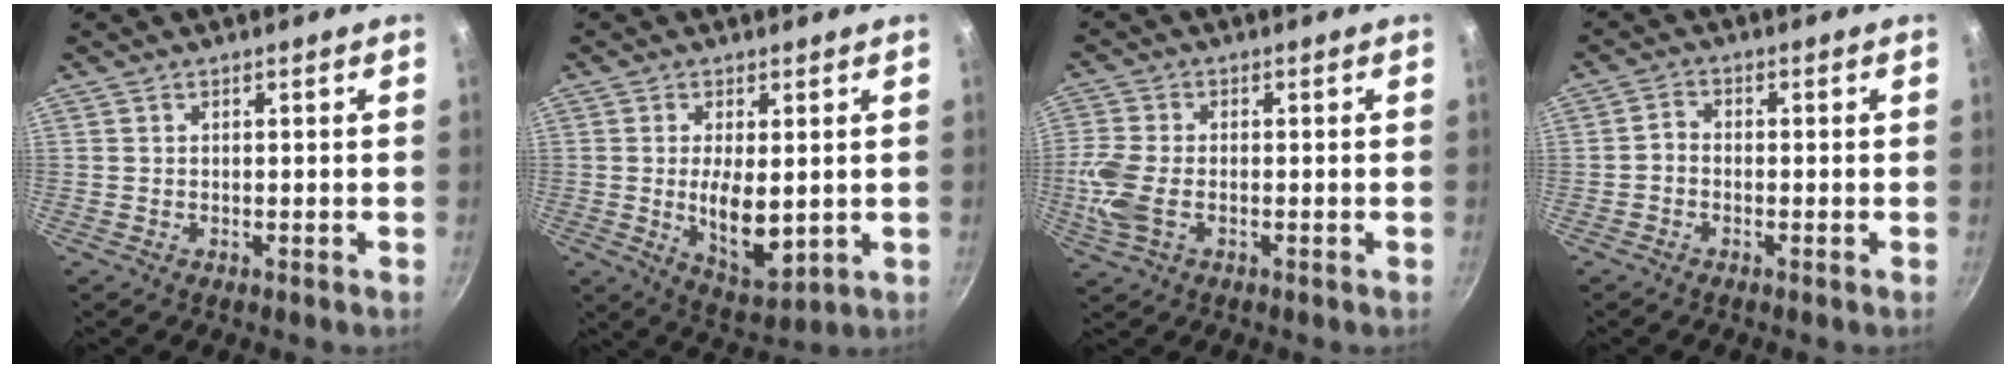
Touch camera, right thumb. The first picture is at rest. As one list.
[{"total": 9.6, "force": [0.1, 4.4, 8.5], "torque": [-0.139, -0.020, 0.016]}, {"total": 7.7, "force": [-1.7, 4.5, 6.1], "torque": [-0.146, 0.000, -0.042]}, {"total": 2.0, "force": [-1.0, 1.4, 1.0], "torque": [-0.021, 0.016, -0.027]}]